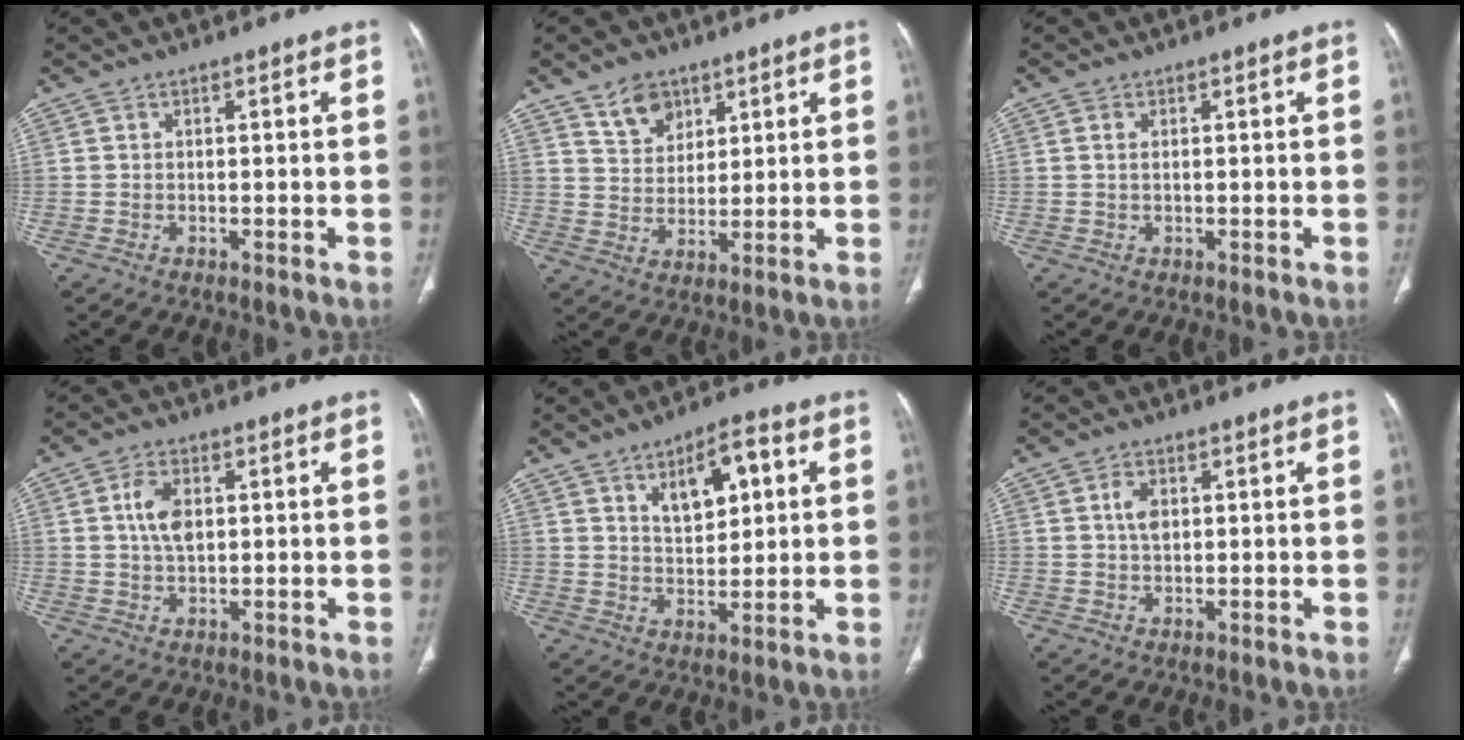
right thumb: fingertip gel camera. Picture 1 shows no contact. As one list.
[{"total": 7.0, "force": [4.5, 4.6, 2.6], "torque": [-0.021, -0.031, 0.088]}, {"total": 1.1, "force": [0.2, 0.5, 0.9], "torque": [-0.024, 0.005, 0.007]}, {"total": 5.5, "force": [1.1, 3.1, 4.3], "torque": [-0.083, 0.000, 0.020]}, {"total": 9.3, "force": [3.6, 4.5, 7.4], "torque": [-0.092, -0.010, 0.059]}, {"total": 3.2, "force": [0.7, 2.0, 2.4], "torque": [-0.043, 0.000, 0.013]}]